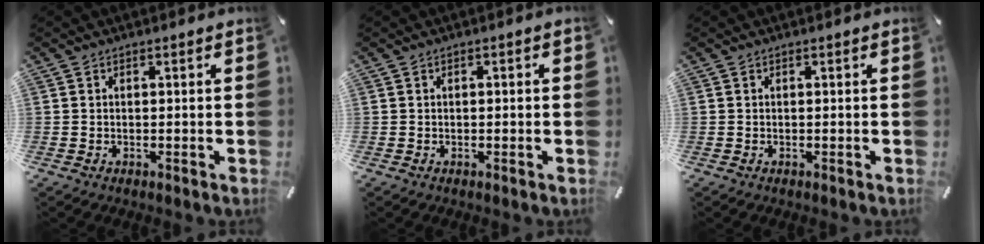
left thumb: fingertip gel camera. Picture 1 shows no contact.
{"total": 0.5, "force": [0.0, 0.2, 0.5], "torque": [-0.009, 0.000, -0.001]}
{"total": 0.0}